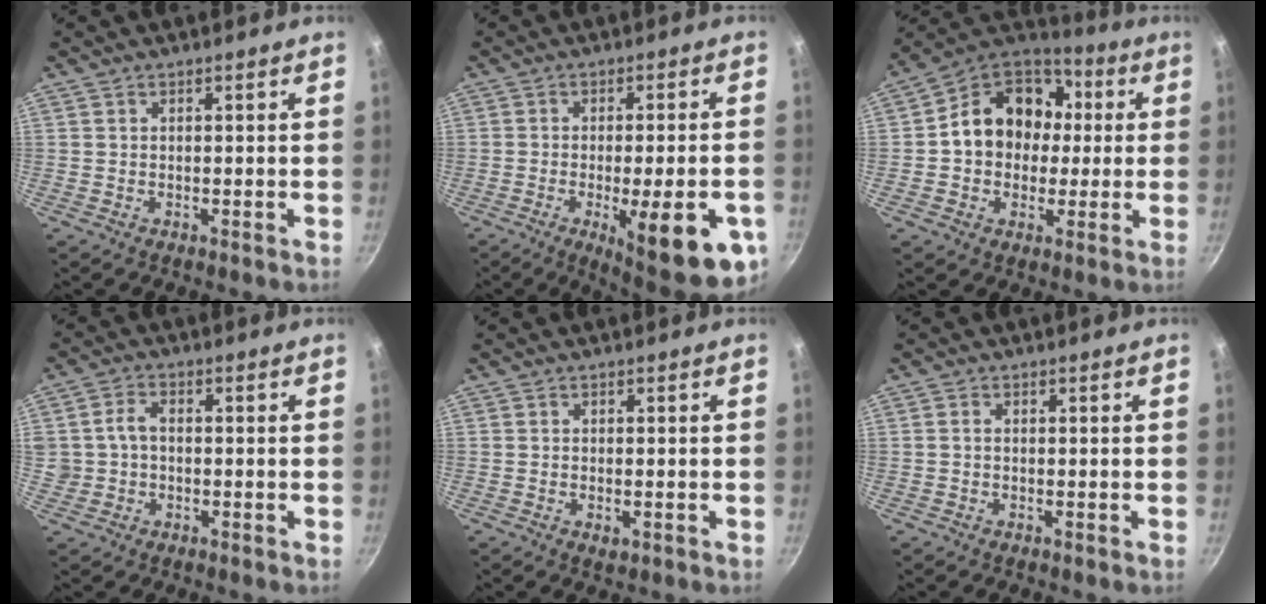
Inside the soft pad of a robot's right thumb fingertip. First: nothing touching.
{"total": 17.9, "force": [-6.1, 5.0, 16.0], "torque": [-0.185, 0.005, -0.073]}
{"total": 17.2, "force": [1.4, 14.3, 9.5], "torque": [-0.121, 0.039, 0.010]}
{"total": 4.3, "force": [-0.3, 3.5, 2.5], "torque": [-0.033, 0.019, -0.004]}
{"total": 1.8, "force": [-0.5, 0.9, 1.5], "torque": [-0.024, -0.003, -0.007]}
{"total": 0.8, "force": [-0.1, 0.5, 0.5], "torque": [-0.010, 0.004, -0.003]}